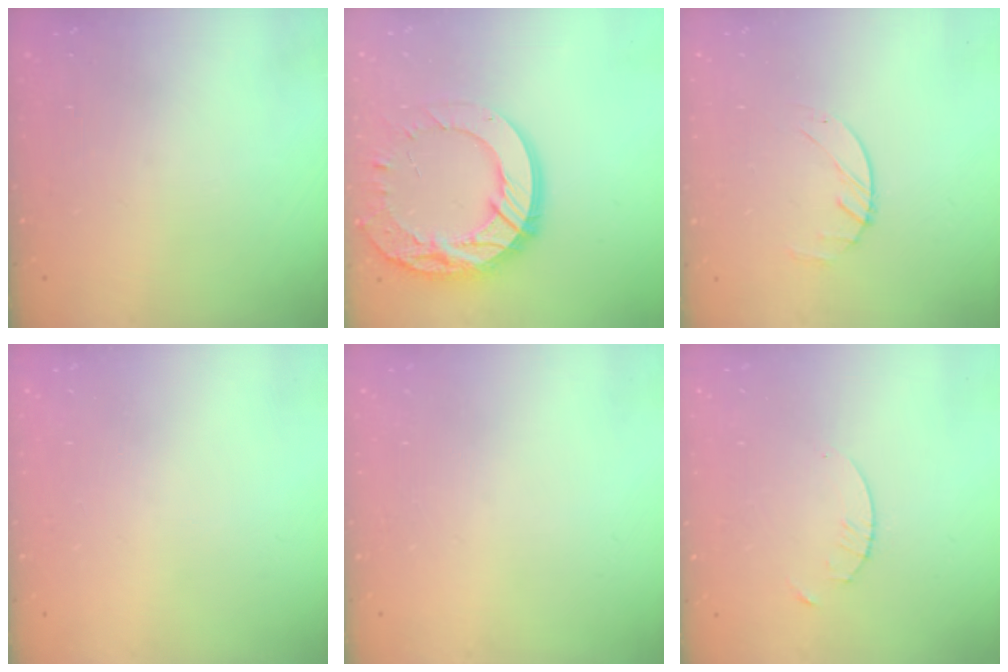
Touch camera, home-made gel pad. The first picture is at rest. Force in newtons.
{"total": 20.2, "press": 20.2, "slide": 1.8}
{"total": 1.9, "press": 1.9, "slide": 0.3}
{"total": 0.0}
{"total": 0.0}
{"total": 1.3, "press": 1.3, "slide": 0.2}